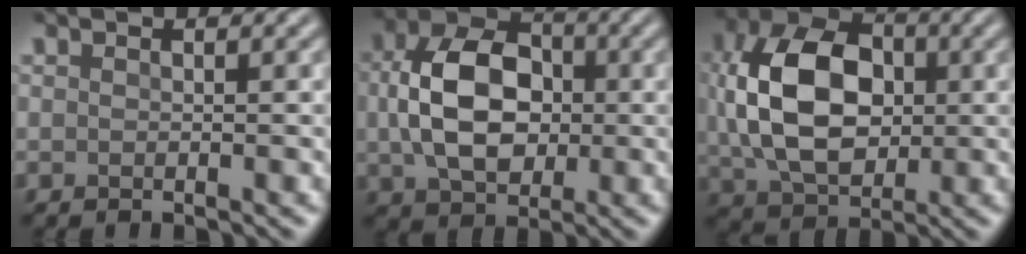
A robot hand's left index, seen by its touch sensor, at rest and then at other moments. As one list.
[{"total": 8.9, "force": [0.3, 6.2, 6.4], "torque": [-0.132, 0.006, -0.001]}, {"total": 11.2, "force": [1.0, 7.7, 8.1], "torque": [-0.172, 0.011, 0.018]}]